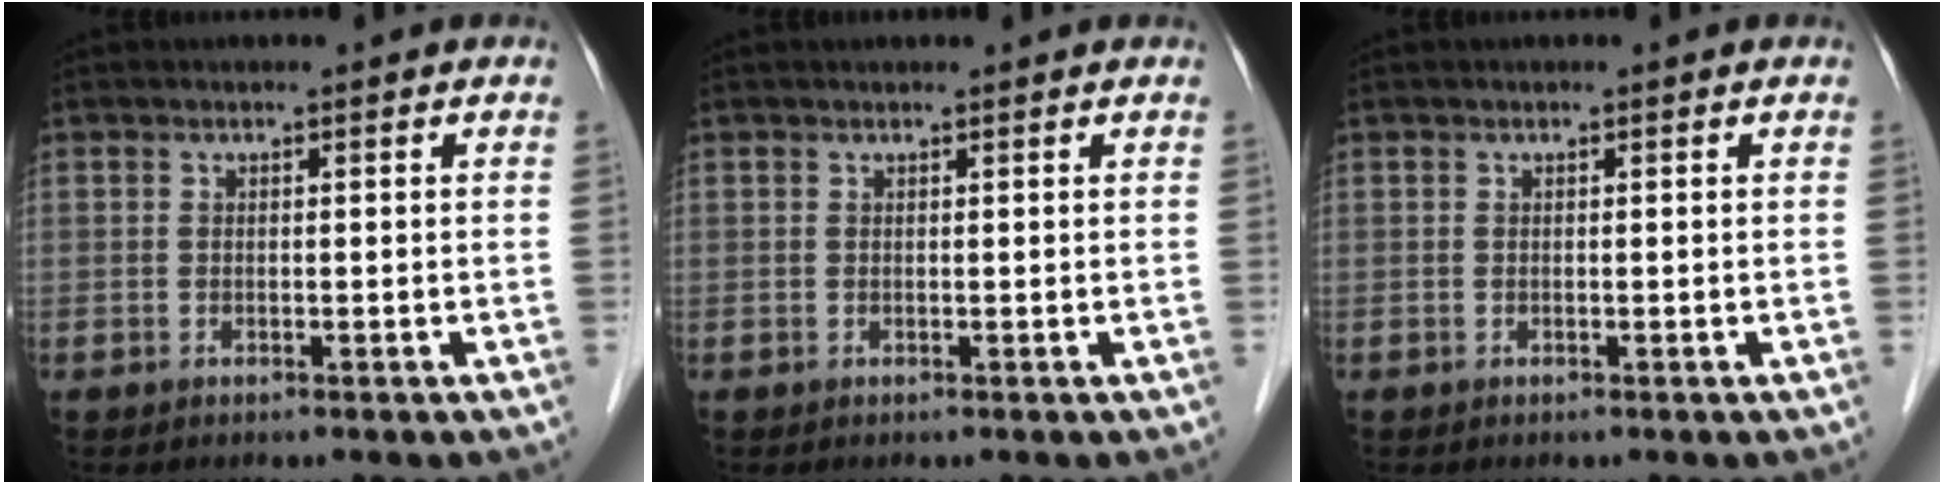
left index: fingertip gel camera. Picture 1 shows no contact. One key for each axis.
{"total": 1.0, "fx": 0.9, "fy": 0.0, "fz": 0.3, "tx": -0.007, "ty": 0.009, "tz": 0.011}
{"total": 0.0}